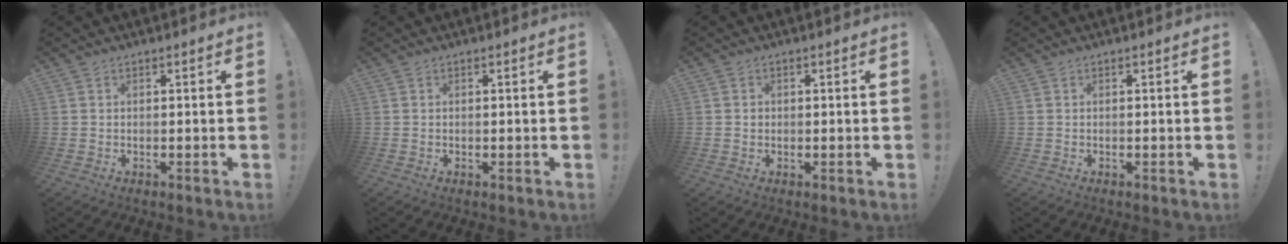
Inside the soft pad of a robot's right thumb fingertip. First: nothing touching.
{"total": 0.0}
{"total": 1.0, "force": [-0.1, 1.0, 0.1], "torque": [0.004, 0.001, -0.003]}
{"total": 0.0}